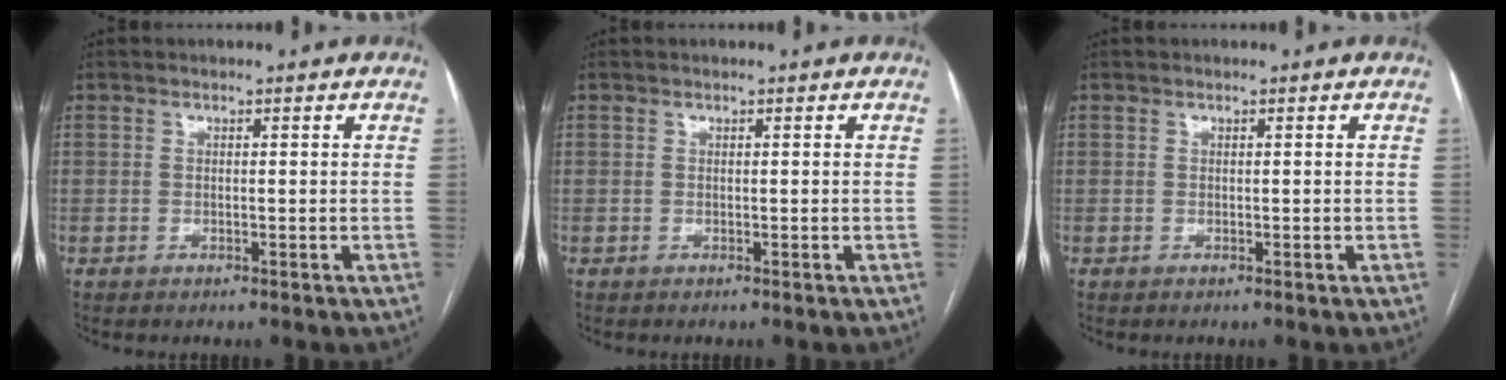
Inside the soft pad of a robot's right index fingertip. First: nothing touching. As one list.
[{"total": 0.0}, {"total": 0.0}]